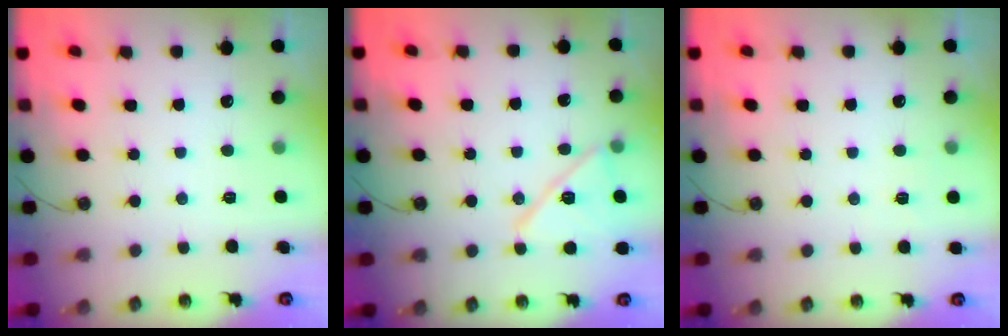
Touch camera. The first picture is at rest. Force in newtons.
{"total": 13.6, "press": 13.6, "slide": 0.2}
{"total": 2.7, "press": 2.7, "slide": 0.5}